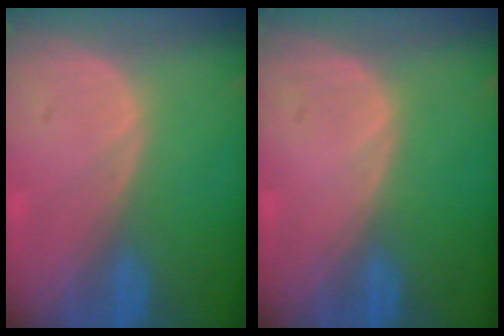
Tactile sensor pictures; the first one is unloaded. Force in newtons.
{"total": 0.0}